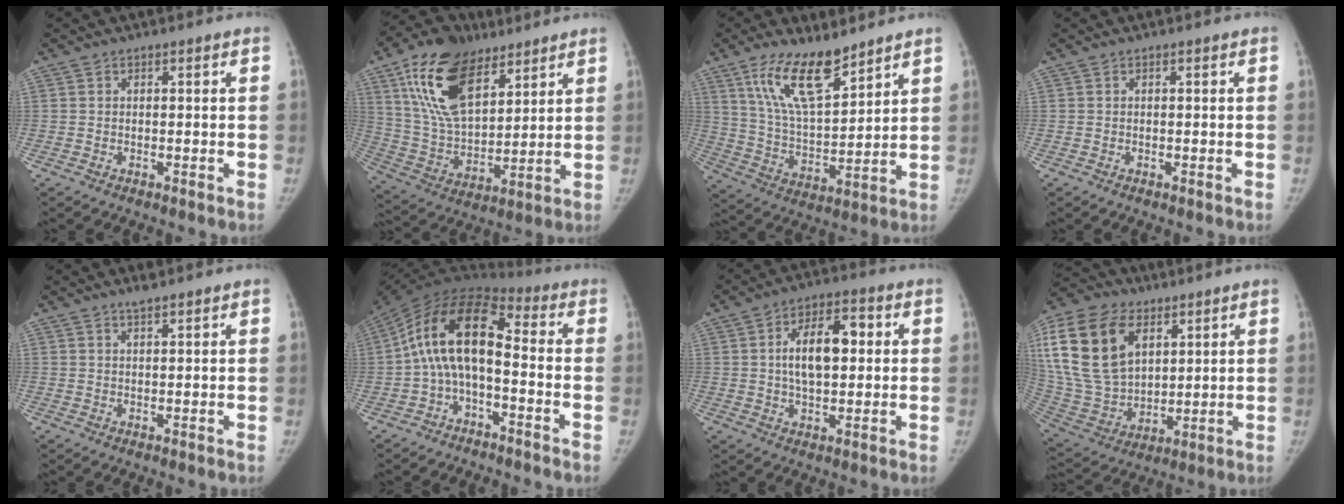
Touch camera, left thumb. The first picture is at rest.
{"total": 20.5, "force": [11.0, 10.8, 13.6], "torque": [-0.230, -0.033, 0.208]}
{"total": 14.1, "force": [9.6, 4.9, 9.0], "torque": [-0.141, -0.058, 0.191]}
{"total": 0.0}
{"total": 1.9, "force": [1.5, 0.4, 1.0], "torque": [-0.013, -0.005, 0.027]}
{"total": 14.0, "force": [-1.8, 7.1, 11.9], "torque": [-0.211, 0.072, -0.046]}
{"total": 11.1, "force": [1.6, 5.9, 9.3], "torque": [-0.139, 0.014, 0.023]}
{"total": 24.5, "force": [9.1, 16.1, 16.0], "torque": [-0.330, -0.005, 0.181]}